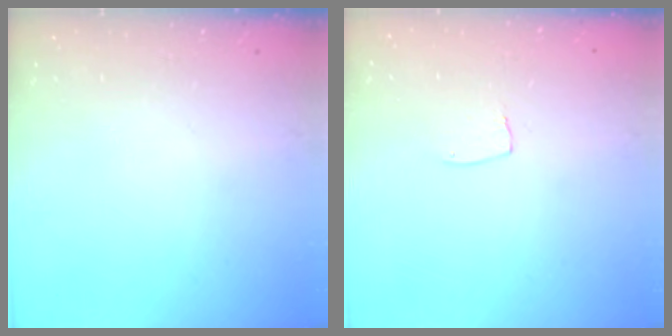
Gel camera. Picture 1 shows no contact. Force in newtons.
{"total": 2.6, "press": 2.6, "slide": 0.1}